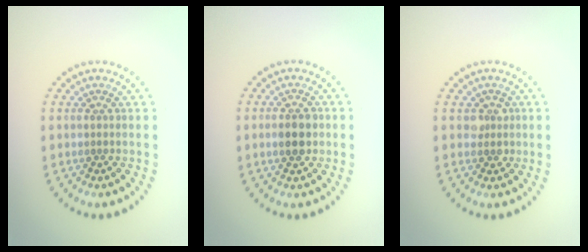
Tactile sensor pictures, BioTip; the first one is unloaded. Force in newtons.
{"total": 2.8, "press": 2.8, "slide": 0.2}
{"total": 1.6, "press": 1.5, "slide": 0.7}